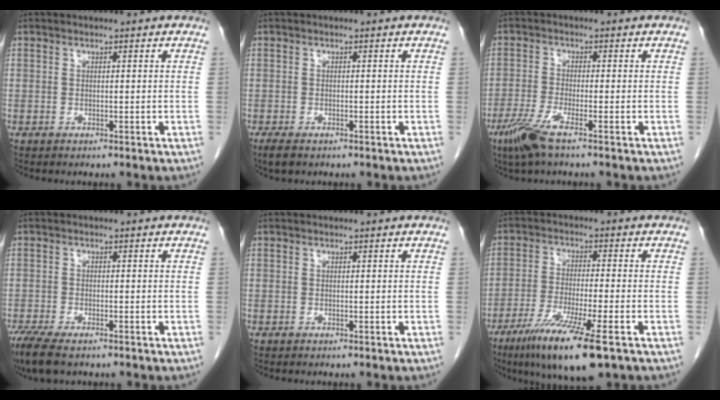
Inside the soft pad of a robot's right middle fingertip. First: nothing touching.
{"total": 2.5, "force": [-1.8, 1.0, 1.5], "torque": [-0.032, -0.006, -0.025]}
{"total": 5.0, "force": [-3.2, 0.2, 3.8], "torque": [-0.084, -0.012, -0.068]}
{"total": 7.1, "force": [-5.2, 2.2, 4.3], "torque": [-0.080, -0.017, -0.087]}
{"total": 0.0}
{"total": 11.8, "force": [-6.8, 0.5, 9.6], "torque": [-0.177, -0.035, -0.116]}